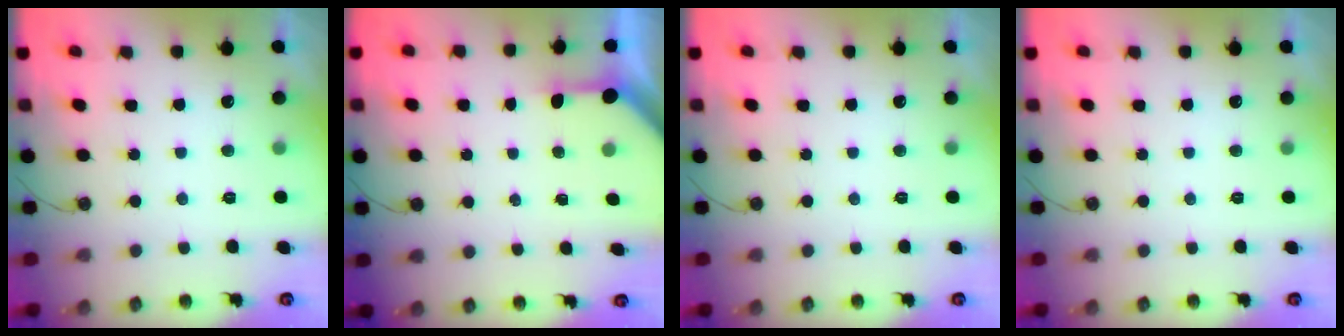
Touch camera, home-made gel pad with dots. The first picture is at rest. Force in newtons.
{"total": 3.4, "press": 3.4, "slide": 0.4}
{"total": 0.0}
{"total": 0.0}